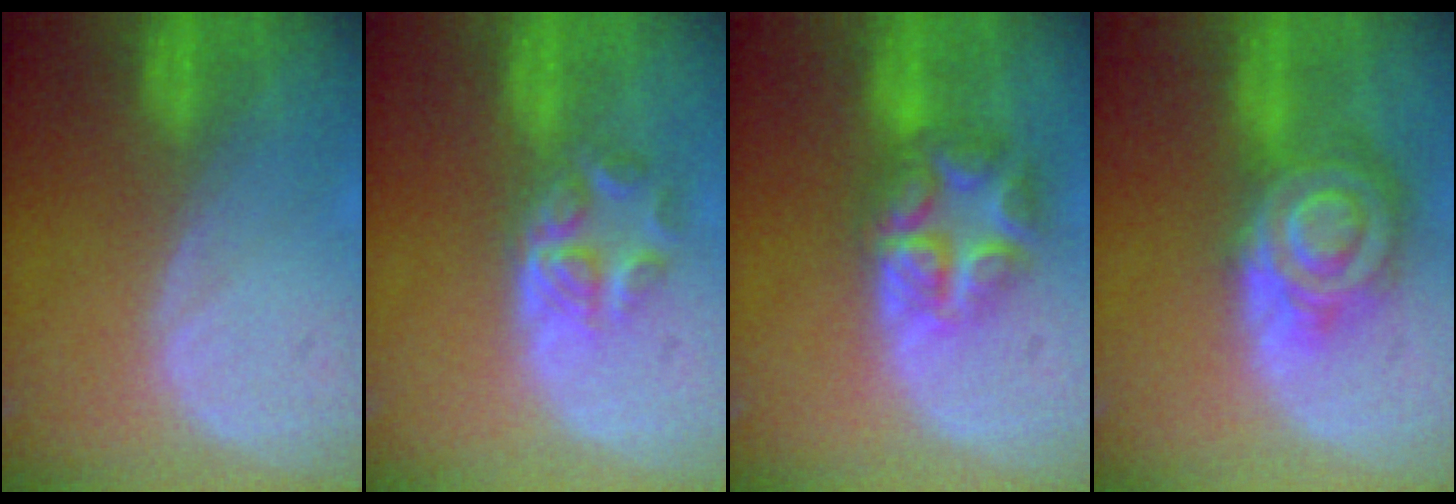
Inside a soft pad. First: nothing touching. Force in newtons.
{"total": 5.9, "press": 5.0, "slide": 3.3}
{"total": 7.9, "press": 7.9, "slide": 0.5}
{"total": 9.2, "press": 9.1, "slide": 0.5}